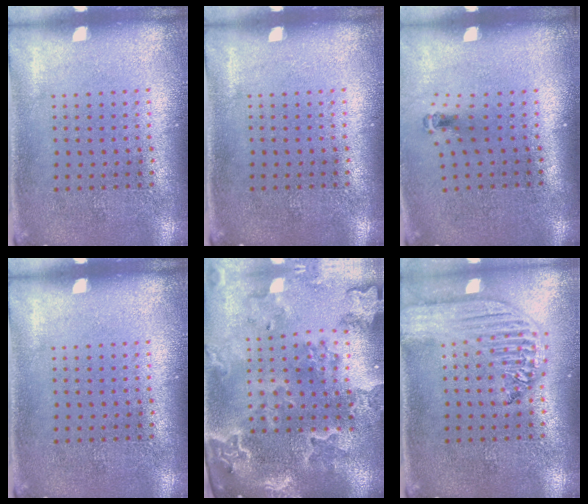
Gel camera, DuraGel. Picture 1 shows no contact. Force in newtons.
{"total": 0.0}
{"total": 0.6, "press": 0.4, "slide": 0.5}
{"total": 0.0}
{"total": 2.9, "press": 2.7, "slide": 1.0}
{"total": 2.4, "press": 2.1, "slide": 1.2}